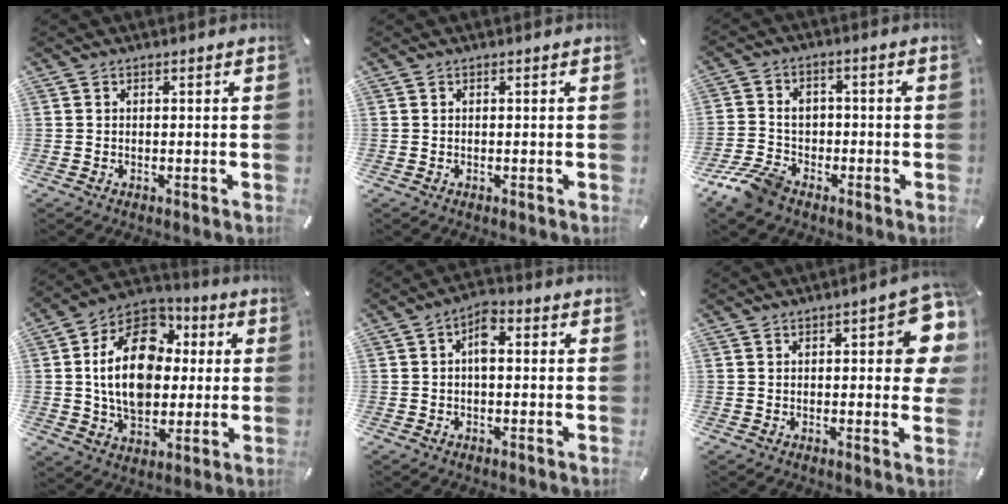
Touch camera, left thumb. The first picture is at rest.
{"total": 0.0}
{"total": 9.3, "force": [-4.6, 6.9, 4.3], "torque": [-0.097, 0.034, -0.084]}
{"total": 19.7, "force": [1.7, 14.3, 13.4], "torque": [-0.259, 0.010, 0.031]}
{"total": 4.9, "force": [0.3, 2.6, 4.1], "torque": [-0.065, 0.008, 0.001]}
{"total": 11.3, "force": [2.7, 4.6, 10.0], "torque": [-0.114, -0.017, 0.046]}